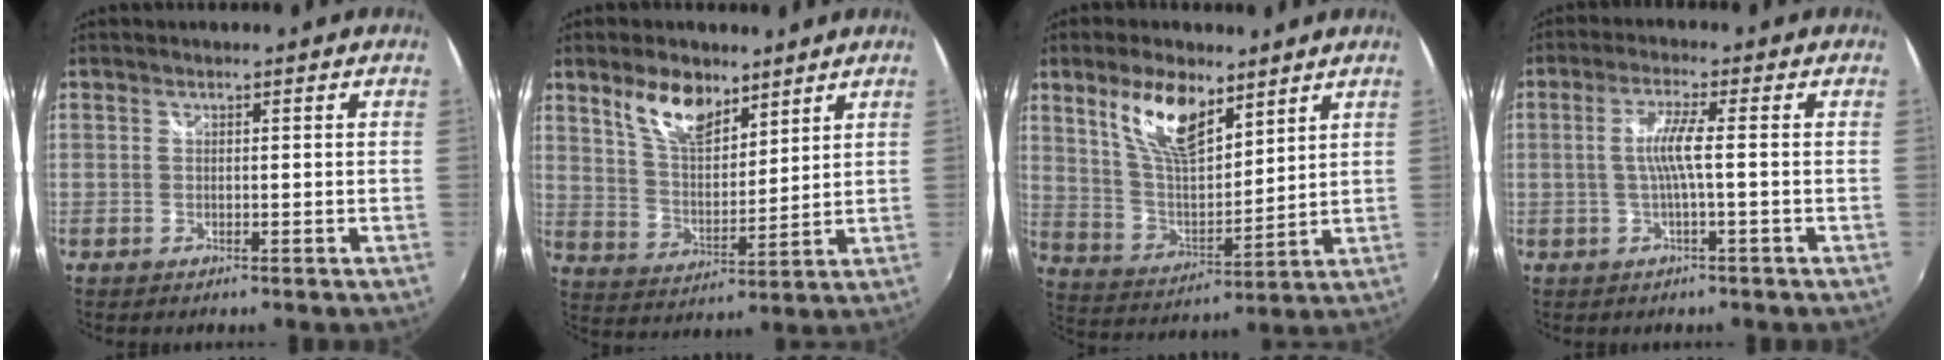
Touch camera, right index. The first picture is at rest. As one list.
[{"total": 10.3, "force": [6.9, 4.8, 6.1], "torque": [-0.107, 0.005, 0.132]}, {"total": 13.1, "force": [7.8, 5.3, 9.0], "torque": [-0.166, 0.006, 0.157]}, {"total": 4.8, "force": [-0.5, -0.4, 4.7], "torque": [-0.097, -0.001, -0.006]}]